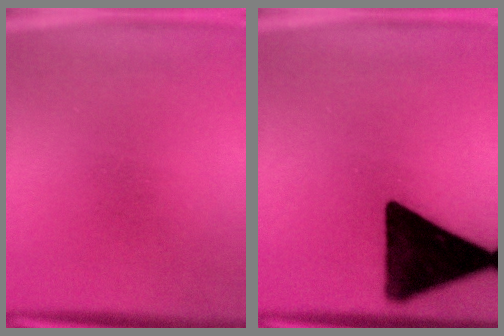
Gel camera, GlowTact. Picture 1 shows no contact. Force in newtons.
{"total": 17.1}